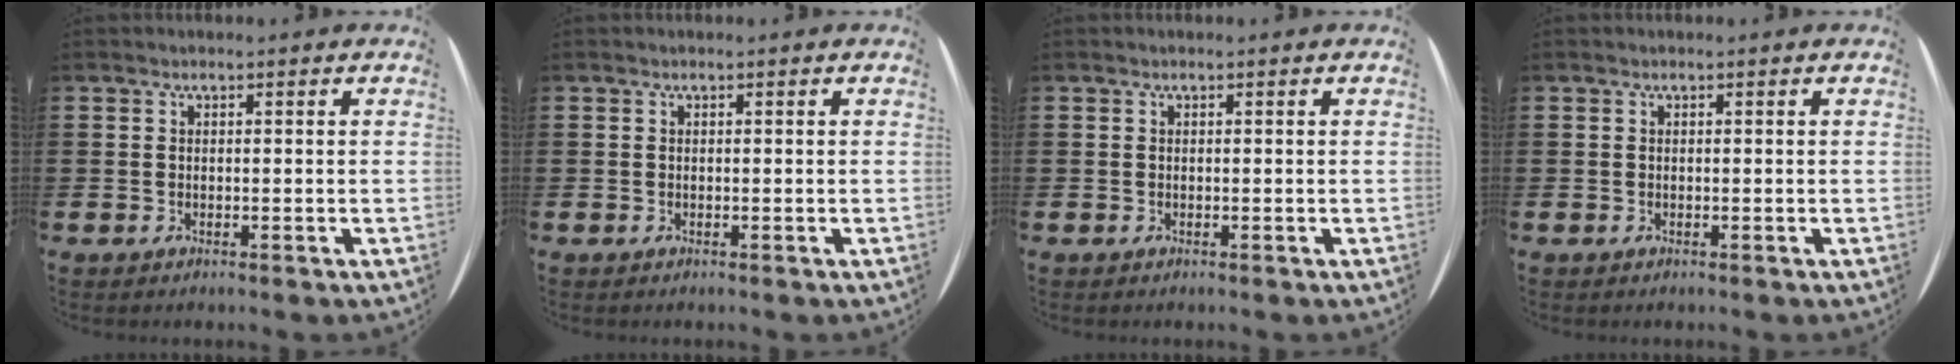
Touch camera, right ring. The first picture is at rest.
{"total": 0.0}
{"total": 0.0}
{"total": 0.0}